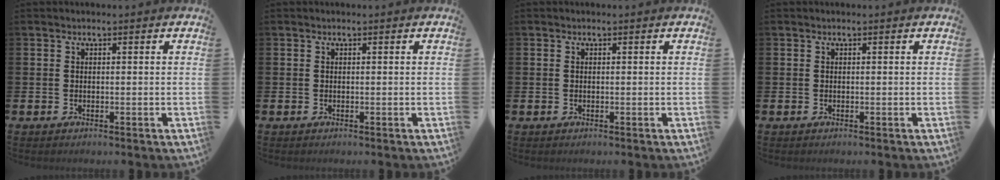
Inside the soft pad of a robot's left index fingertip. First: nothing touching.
{"total": 0.0}
{"total": 0.0}
{"total": 0.0}